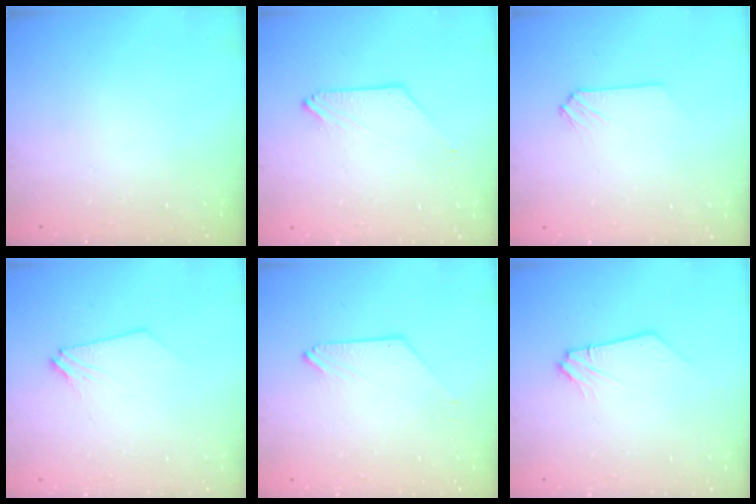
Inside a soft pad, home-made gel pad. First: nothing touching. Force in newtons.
{"total": 0.0}
{"total": 0.0}
{"total": 0.0}
{"total": 0.0}
{"total": 0.0}